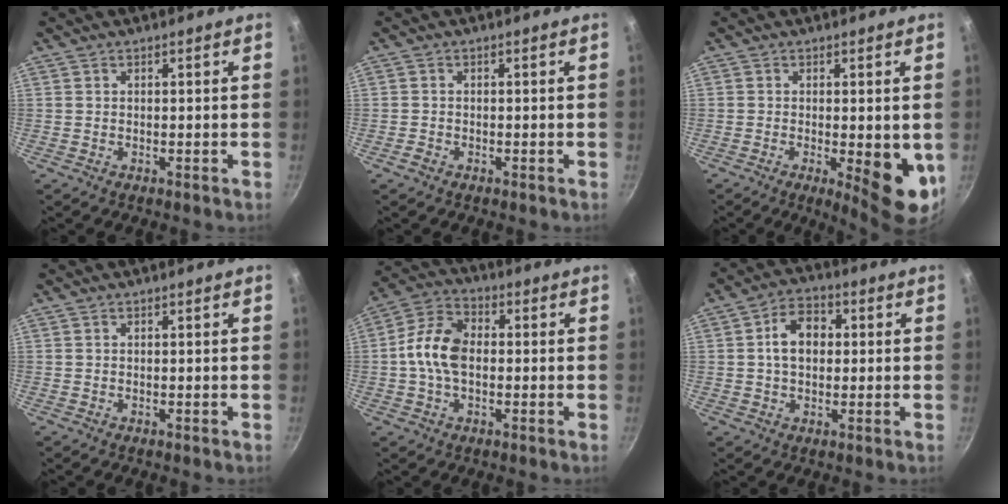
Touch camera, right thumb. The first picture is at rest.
{"total": 1.3, "force": [-0.9, 0.9, 0.4], "torque": [-0.007, 0.006, -0.016]}
{"total": 9.9, "force": [-1.9, 3.1, 9.2], "torque": [-0.104, -0.008, -0.014]}
{"total": 0.0}
{"total": 10.5, "force": [-0.4, 6.7, 8.0], "torque": [-0.141, 0.030, -0.021]}
{"total": 7.9, "force": [0.9, 5.6, 5.5], "torque": [-0.067, 0.017, 0.004]}